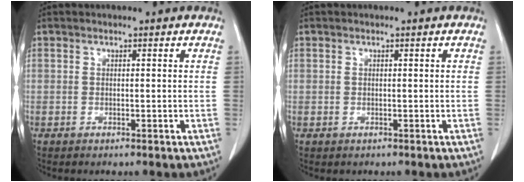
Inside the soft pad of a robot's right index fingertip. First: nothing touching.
{"total": 0.6, "force": [0.0, 0.6, 0.0], "torque": [0.008, 0.005, -0.002]}